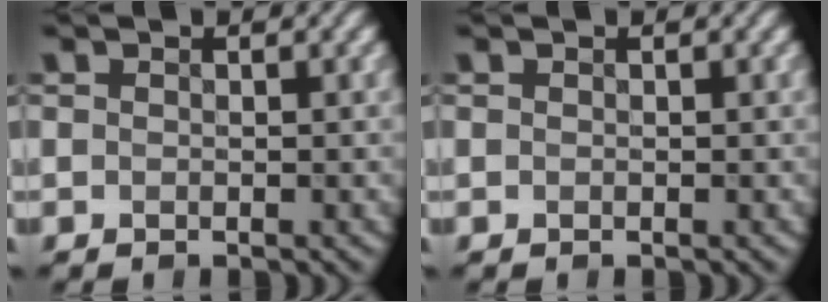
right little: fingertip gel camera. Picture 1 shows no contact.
{"total": 0.0}